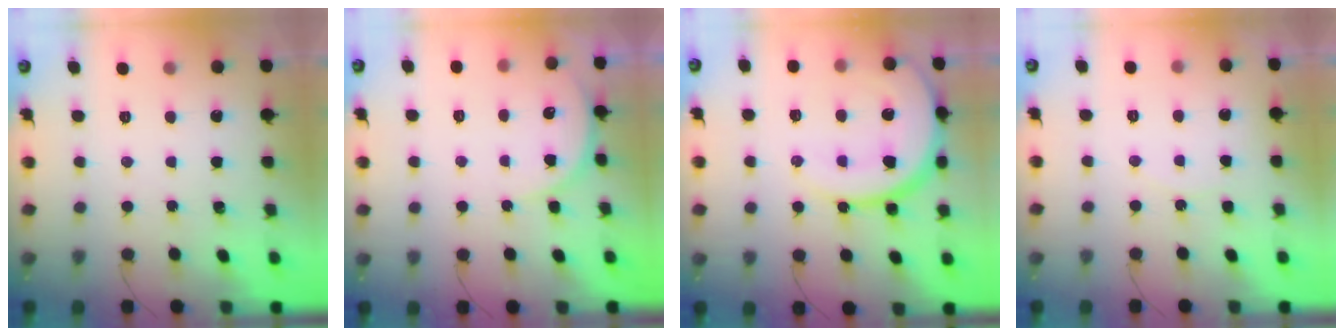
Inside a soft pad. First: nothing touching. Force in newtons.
{"total": 7.0, "press": 7.0, "slide": 0.3}
{"total": 16.4, "press": 16.3, "slide": 1.4}
{"total": 3.9, "press": 3.7, "slide": 1.4}